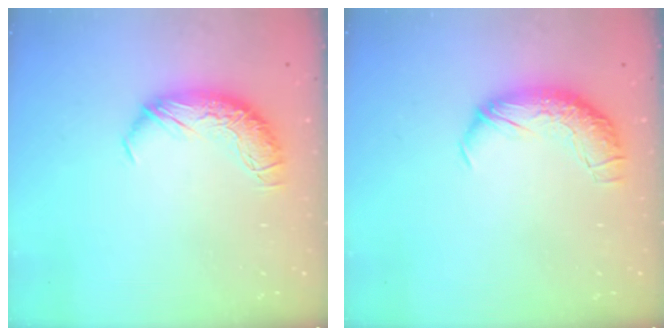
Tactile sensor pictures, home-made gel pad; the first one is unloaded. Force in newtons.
{"total": 2.3, "press": 1.0, "slide": 2.1}